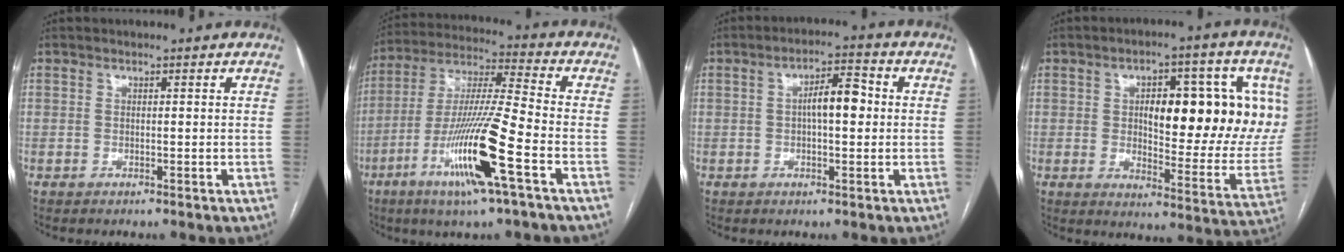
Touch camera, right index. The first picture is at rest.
{"total": 16.1, "force": [-6.7, -0.2, 14.7], "torque": [-0.294, -0.015, -0.126]}
{"total": 5.9, "force": [0.4, 1.9, 5.5], "torque": [-0.094, 0.019, 0.004]}
{"total": 19.7, "force": [3.9, 7.0, 18.0], "torque": [-0.224, 0.013, 0.058]}